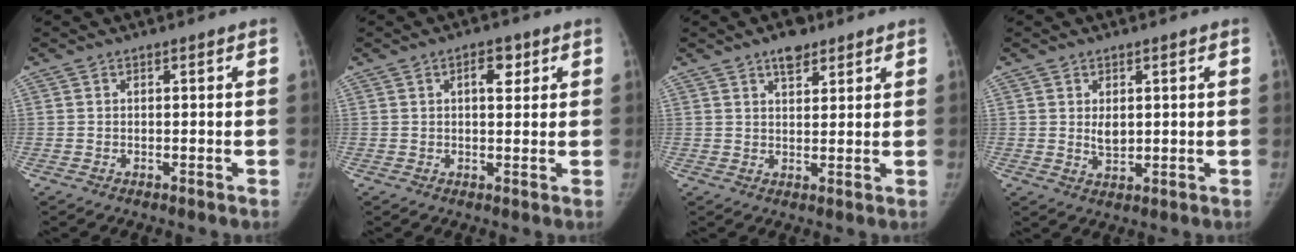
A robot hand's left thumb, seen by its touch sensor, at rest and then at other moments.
{"total": 4.0, "force": [1.7, 2.1, 3.0], "torque": [-0.029, -0.003, 0.021]}
{"total": 4.8, "force": [3.3, 2.4, 2.5], "torque": [-0.014, -0.016, 0.049]}
{"total": 3.6, "force": [0.8, 2.5, 2.5], "torque": [-0.024, -0.011, 0.020]}